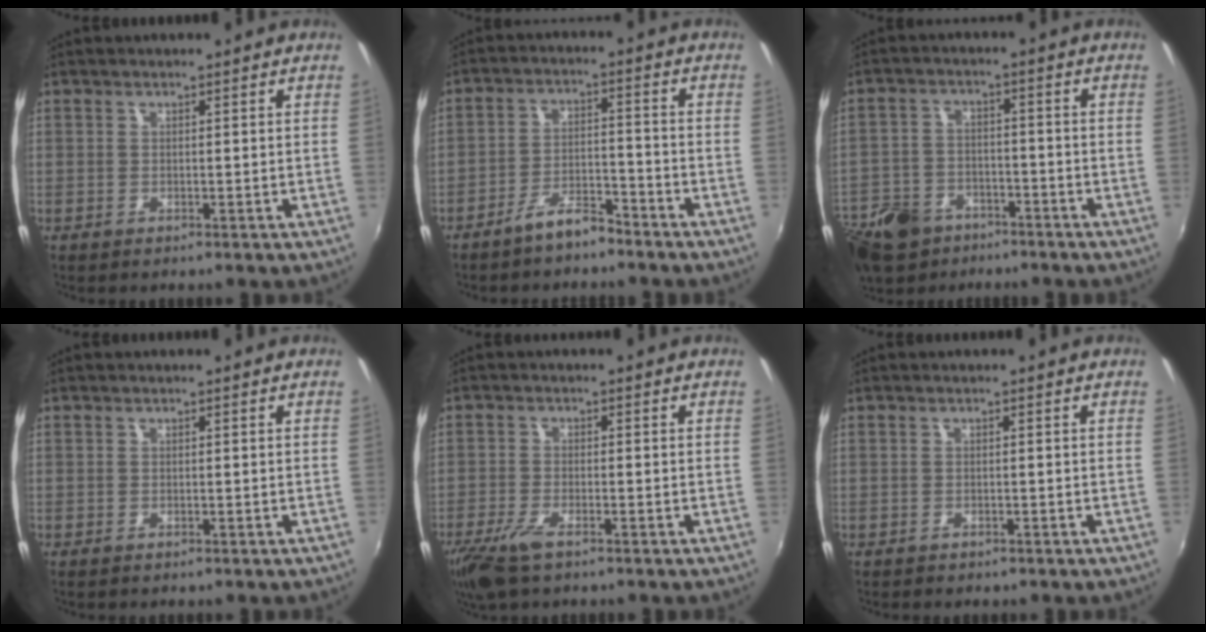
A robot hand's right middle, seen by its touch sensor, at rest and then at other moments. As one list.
[{"total": 5.7, "force": [-4.9, 1.4, 2.6], "torque": [-0.060, 0.009, -0.081]}, {"total": 16.4, "force": [-10.7, 10.0, 7.3], "torque": [-0.199, -0.011, -0.184]}, {"total": 0.0}, {"total": 4.7, "force": [-3.1, 1.2, 3.3], "torque": [-0.082, -0.015, -0.060]}, {"total": 1.3, "force": [-1.1, 0.6, 0.4], "torque": [-0.011, -0.002, -0.014]}]